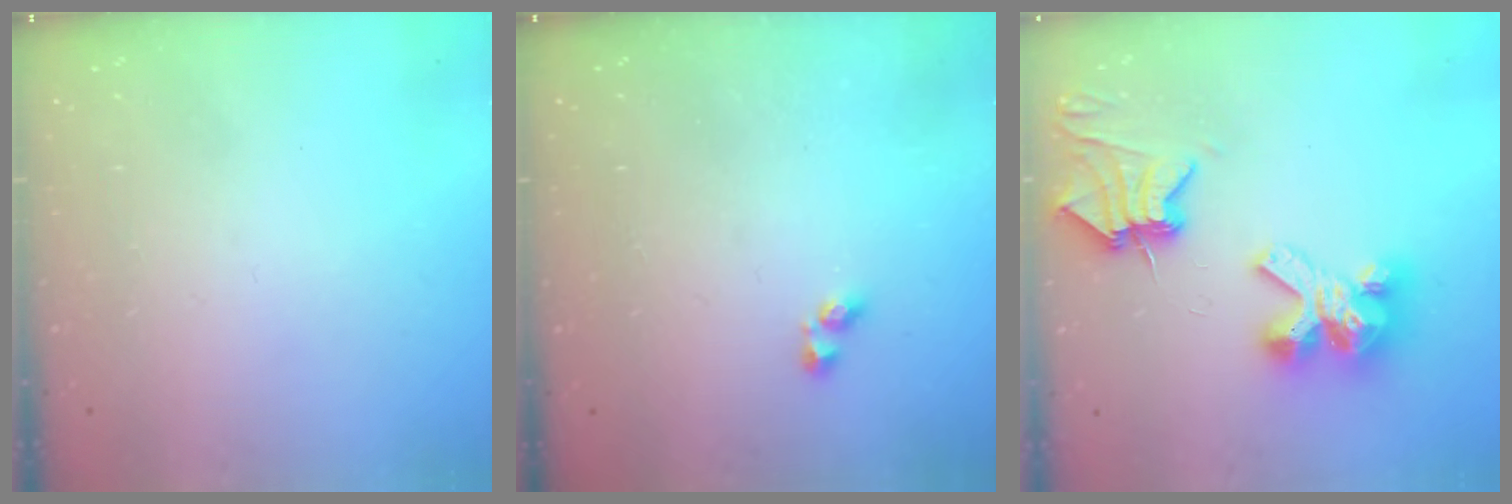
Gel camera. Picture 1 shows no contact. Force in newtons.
{"total": 1.9, "press": 1.9, "slide": 0.4}
{"total": 9.4, "press": 9.4, "slide": 1.2}